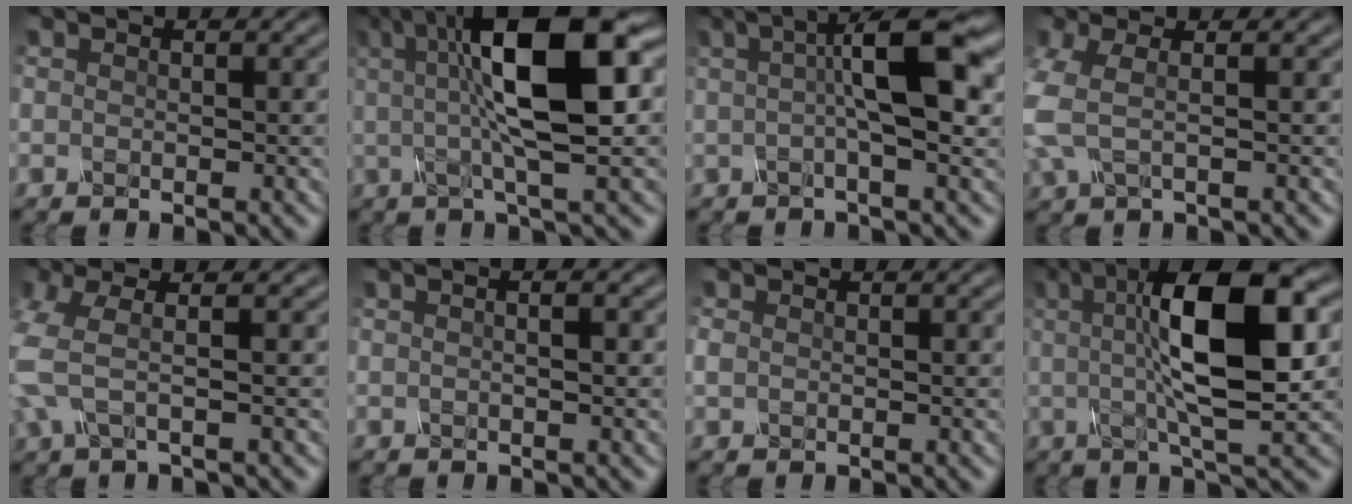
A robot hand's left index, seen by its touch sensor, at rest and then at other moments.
{"total": 11.6, "force": [2.5, 3.0, 11.0], "torque": [-0.172, 0.015, 0.040]}
{"total": 8.0, "force": [1.7, 1.7, 7.7], "torque": [-0.109, 0.014, 0.019]}
{"total": 3.4, "force": [0.1, 1.3, 3.2], "torque": [-0.082, 0.002, -0.003]}
{"total": 3.8, "force": [0.0, 1.1, 3.7], "torque": [-0.093, -0.005, -0.005]}
{"total": 2.2, "force": [0.6, 0.9, 1.9], "torque": [-0.015, 0.001, -0.009]}
{"total": 0.7, "force": [0.0, 0.6, 0.4], "torque": [-0.008, -0.001, -0.001]}
{"total": 11.8, "force": [2.1, 3.0, 11.2], "torque": [-0.170, 0.016, 0.033]}